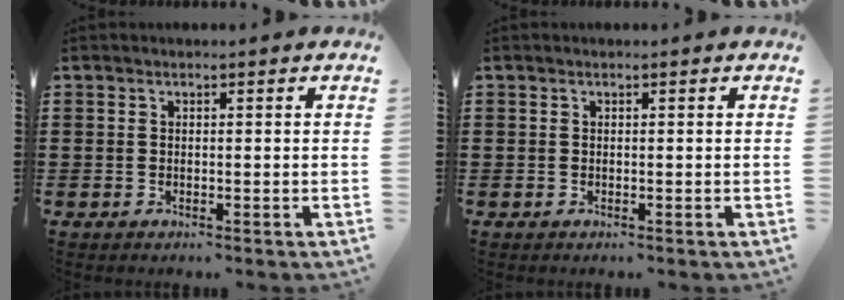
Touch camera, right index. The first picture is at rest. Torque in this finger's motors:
{"motor_torque": [-0.03, 0.25, 0.00, -0.01]}